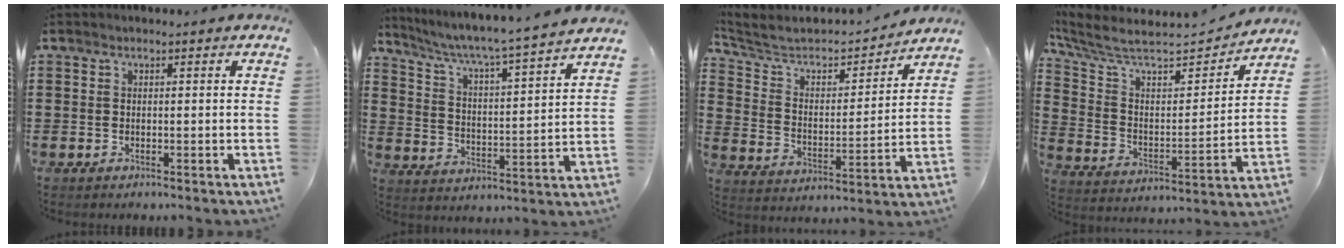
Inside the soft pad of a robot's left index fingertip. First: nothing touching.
{"total": 4.7, "force": [4.1, -0.8, 2.1], "torque": [-0.062, -0.042, 0.057]}
{"total": 5.0, "force": [4.1, 2.1, 2.1], "torque": [-0.067, -0.030, 0.060]}
{"total": 7.1, "force": [6.2, 1.7, 3.2], "torque": [-0.095, -0.048, 0.100]}